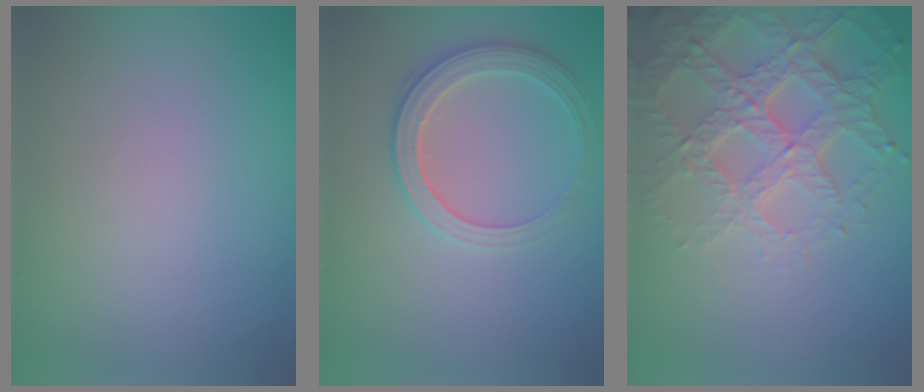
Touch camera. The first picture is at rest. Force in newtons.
{"total": 3.0, "press": 2.9, "slide": 0.2}
{"total": 6.3, "press": 4.8, "slide": 4.1}